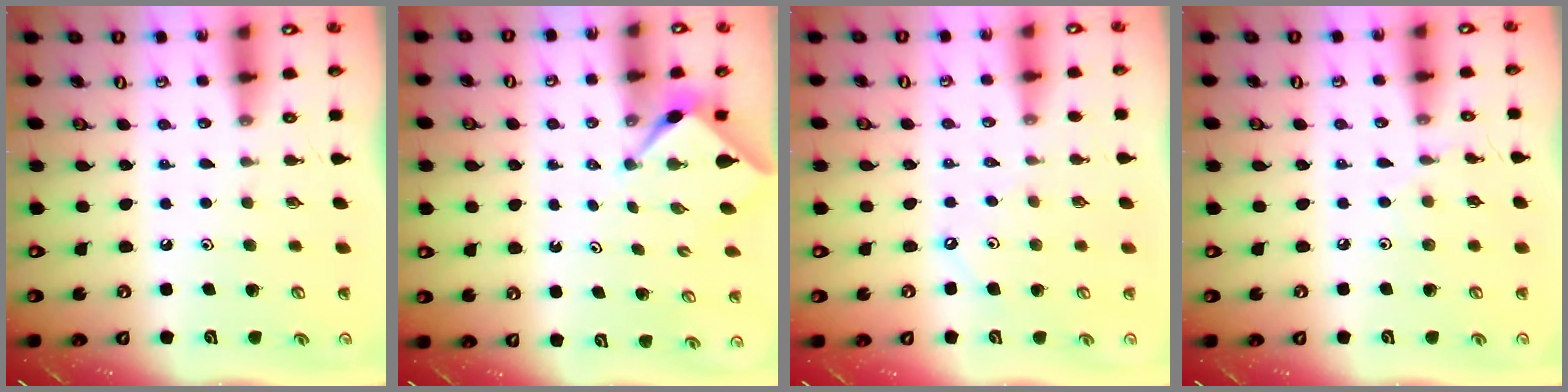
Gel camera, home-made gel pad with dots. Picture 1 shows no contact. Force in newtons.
{"total": 2.3, "press": 2.3, "slide": 0.3}
{"total": 2.4, "press": 2.3, "slide": 0.4}
{"total": 2.7, "press": 2.7, "slide": 0.4}